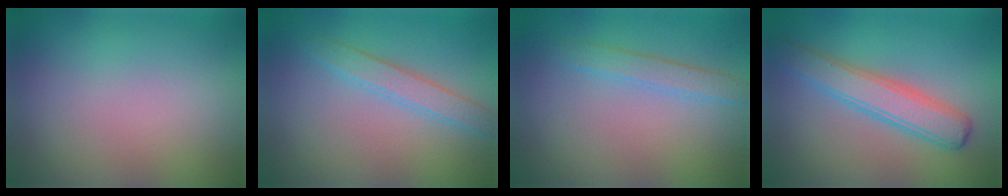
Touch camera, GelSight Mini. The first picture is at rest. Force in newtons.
{"total": 2.1, "press": 2.1, "slide": 0.1}
{"total": 1.7, "press": 1.7, "slide": 0.0}
{"total": 4.0, "press": 4.0, "slide": 0.0}